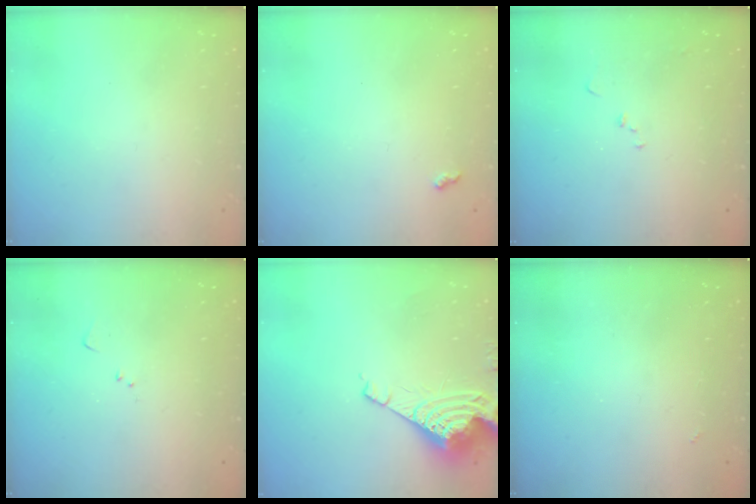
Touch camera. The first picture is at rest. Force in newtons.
{"total": 3.9, "press": 3.9, "slide": 0.5}
{"total": 6.5, "press": 6.4, "slide": 0.7}
{"total": 5.8, "press": 5.7, "slide": 0.7}
{"total": 10.8, "press": 10.7, "slide": 1.1}
{"total": 1.9, "press": 1.8, "slide": 0.4}